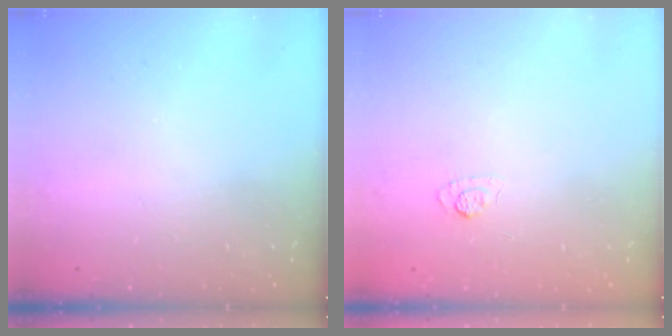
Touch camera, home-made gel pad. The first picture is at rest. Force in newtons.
{"total": 2.1, "press": 1.6, "slide": 1.3}